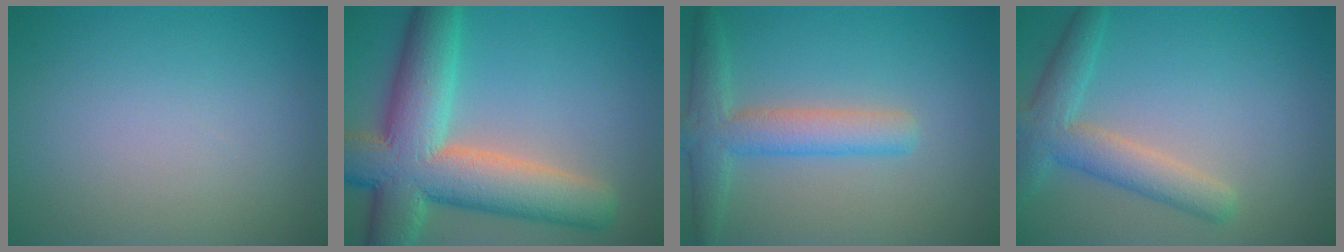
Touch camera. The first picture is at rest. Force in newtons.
{"total": 11.8, "press": 11.7, "slide": 1.0}
{"total": 4.4, "press": 4.4, "slide": 0.3}
{"total": 4.5, "press": 4.5, "slide": 0.3}